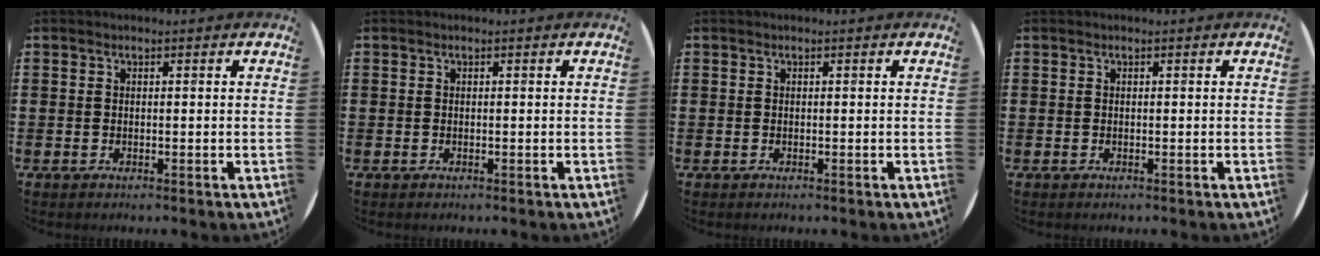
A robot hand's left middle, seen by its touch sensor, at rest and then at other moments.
{"total": 0.0}
{"total": 0.0}
{"total": 0.0}